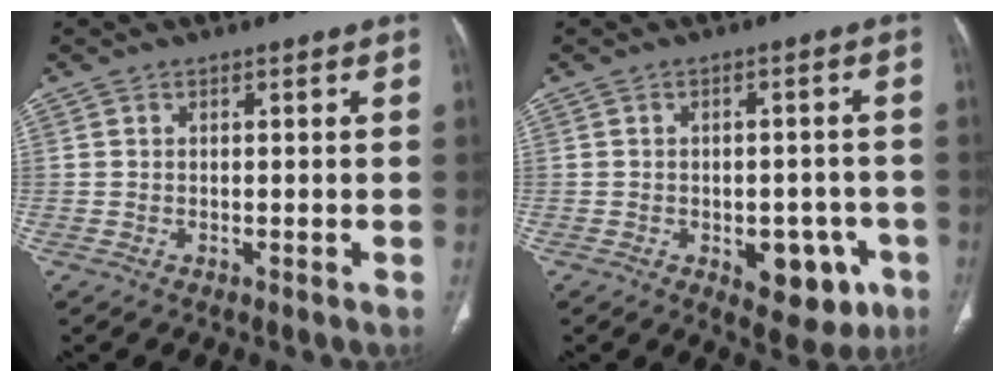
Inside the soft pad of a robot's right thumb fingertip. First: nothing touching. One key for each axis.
{"total": 9.7, "fx": -3.8, "fy": 5.6, "fz": 6.9, "tx": -0.051, "ty": 0.017, "tz": -0.036}